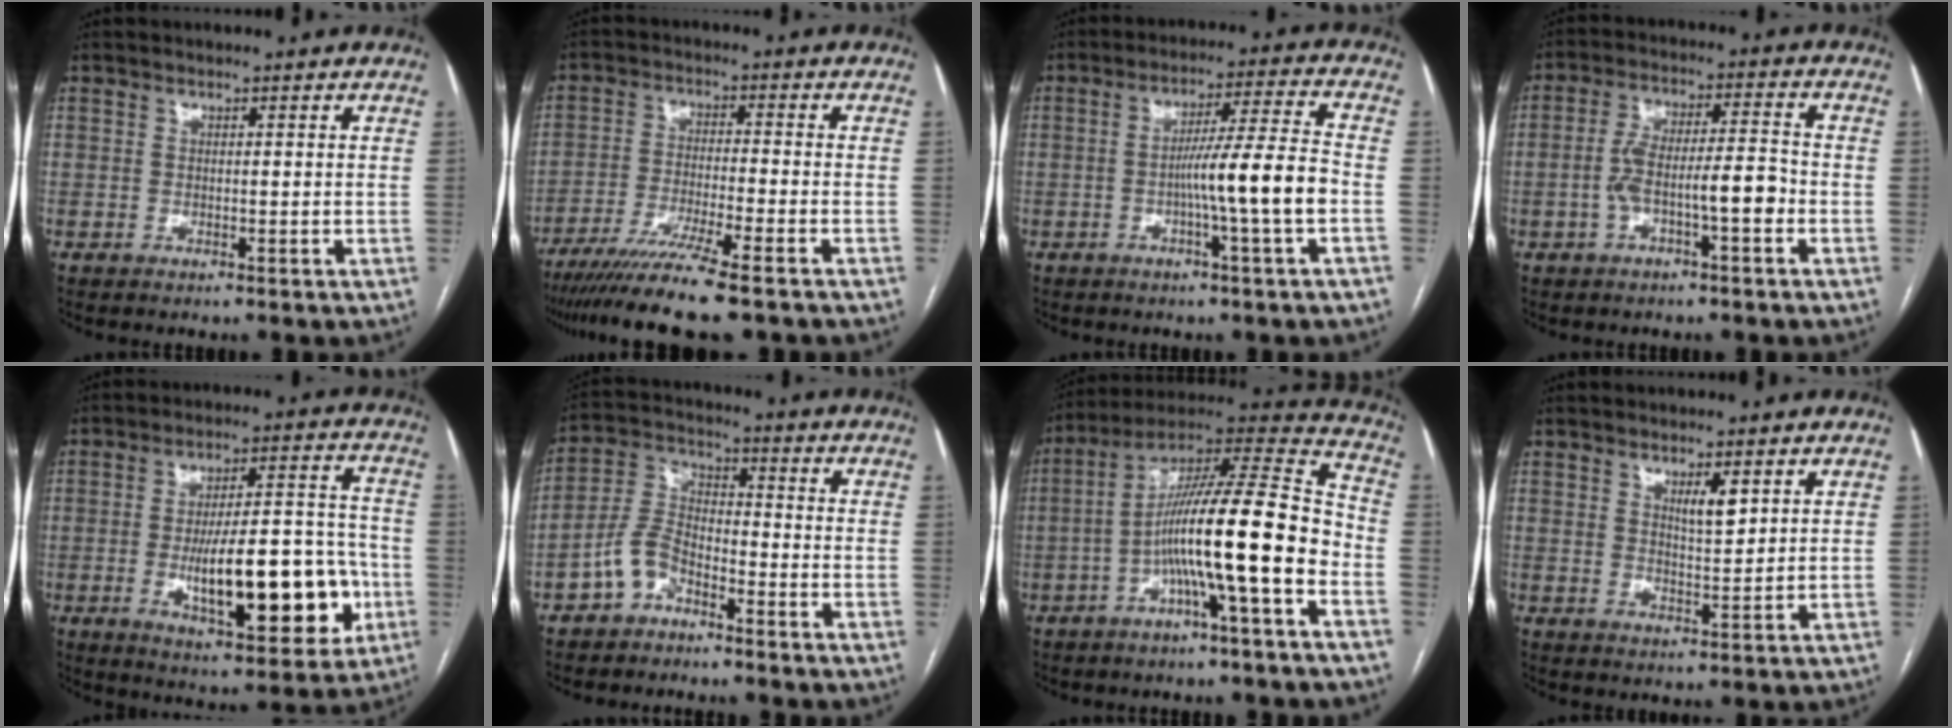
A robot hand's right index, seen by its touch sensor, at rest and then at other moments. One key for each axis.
{"total": 11.2, "fx": -8.8, "fy": -0.9, "fz": 6.9, "tx": -0.109, "ty": -0.031, "tz": -0.144}
{"total": 9.6, "fx": -2.4, "fy": -1.3, "fz": 9.2, "tx": -0.153, "ty": 0.007, "tz": -0.040}
{"total": 8.1, "fx": -2.7, "fy": 1.5, "fz": 7.5, "tx": -0.141, "ty": 0.027, "tz": -0.044}
{"total": 18.3, "fx": -4.4, "fy": 5.6, "fz": 16.9, "tx": -0.252, "ty": 0.014, "tz": -0.055}
{"total": 6.7, "fx": -4.1, "fy": 3.7, "fz": 3.9, "tx": -0.097, "ty": 0.018, "tz": -0.086}
{"total": 17.6, "fx": -5.0, "fy": 0.7, "fz": 16.8, "tx": -0.282, "ty": 0.025, "tz": -0.088}
{"total": 3.4, "fx": 1.8, "fy": 0.7, "fz": 2.8, "tx": -0.049, "ty": -0.005, "tz": 0.032}